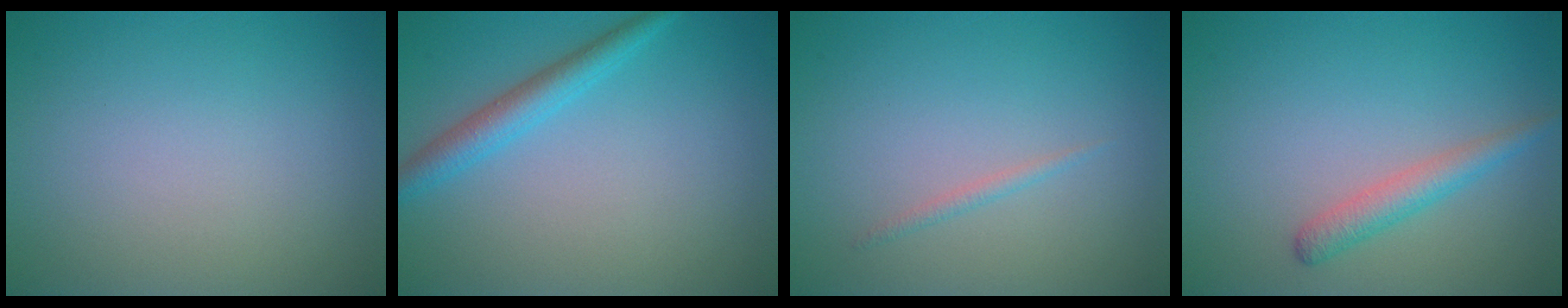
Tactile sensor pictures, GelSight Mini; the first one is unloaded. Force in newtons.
{"total": 2.7, "press": 2.7, "slide": 0.3}
{"total": 0.7, "press": 0.7, "slide": 0.1}
{"total": 2.3, "press": 2.3, "slide": 0.0}